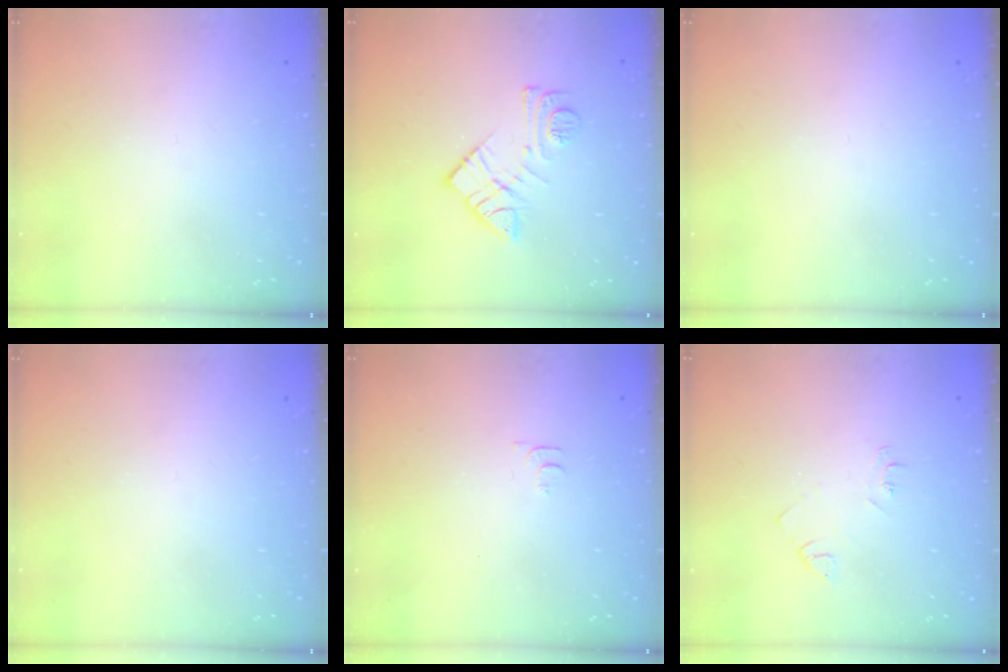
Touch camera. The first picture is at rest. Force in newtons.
{"total": 11.3, "press": 11.3, "slide": 0.4}
{"total": 0.0}
{"total": 0.0}
{"total": 4.6, "press": 4.5, "slide": 0.7}
{"total": 4.2, "press": 4.1, "slide": 0.6}